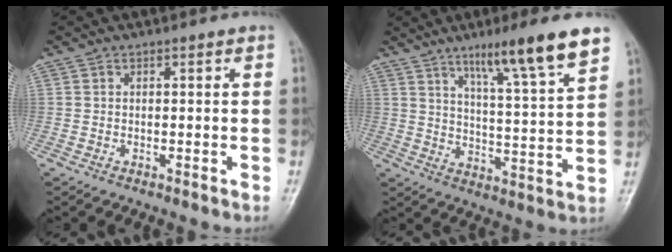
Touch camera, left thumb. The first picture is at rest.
{"total": 14.5, "force": [9.3, 1.1, 11.0], "torque": [-0.167, -0.047, 0.149]}